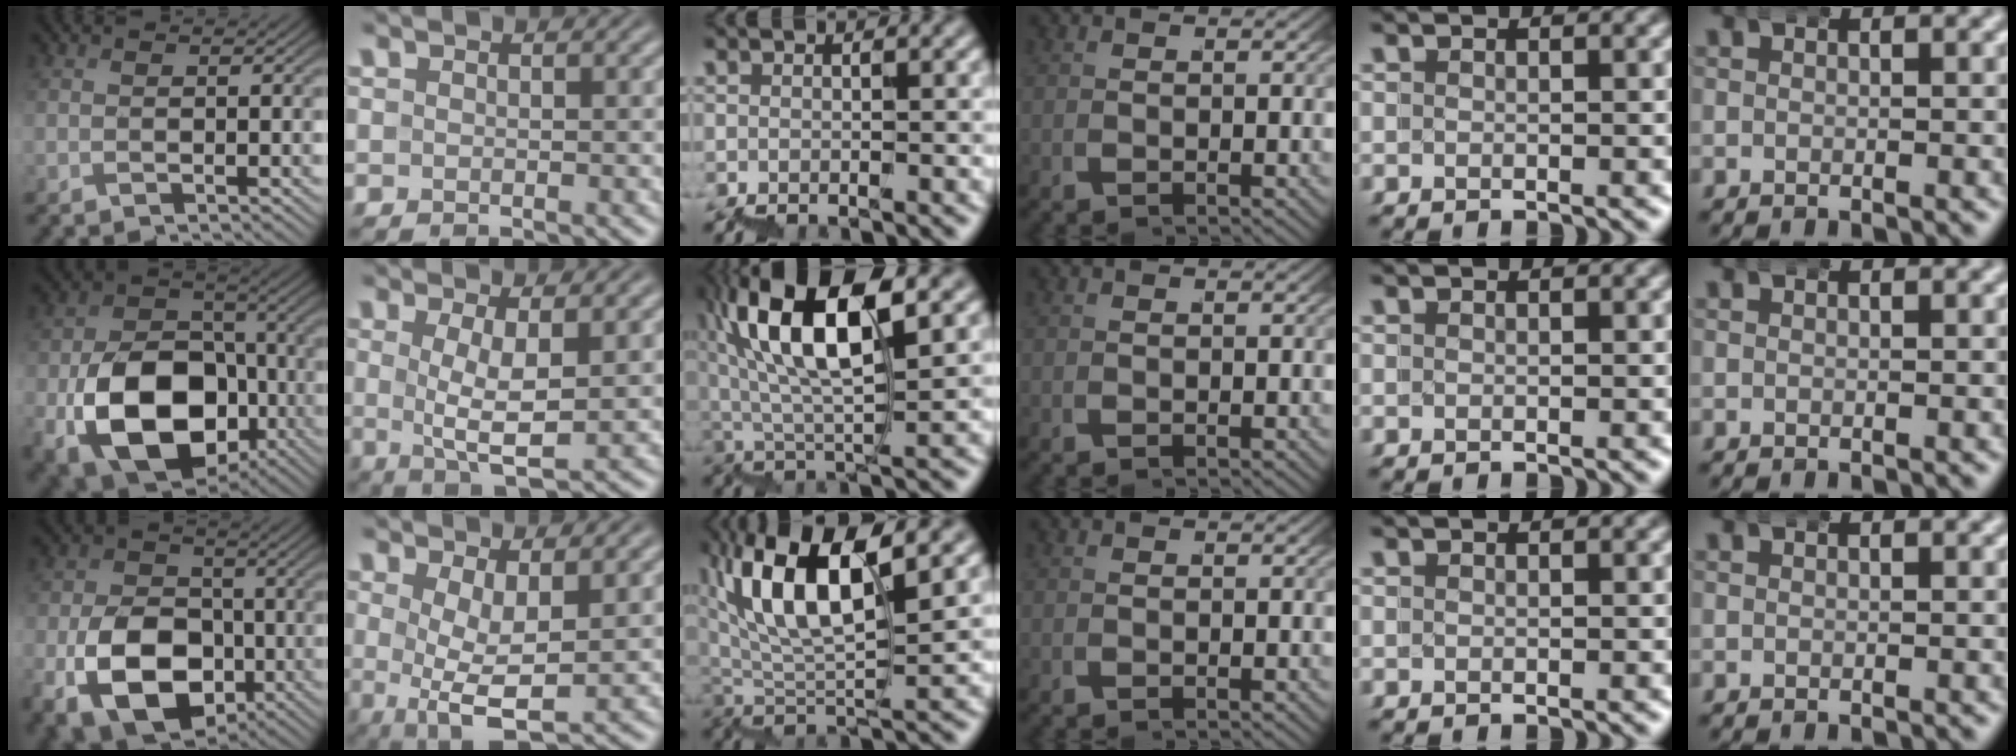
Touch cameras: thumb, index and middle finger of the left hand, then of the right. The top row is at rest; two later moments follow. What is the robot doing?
{"motion": "wrap", "object": "bubble wrap"}